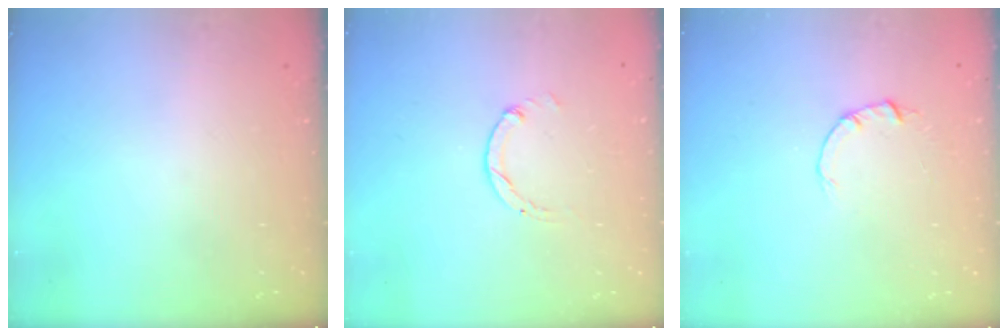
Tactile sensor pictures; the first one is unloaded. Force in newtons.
{"total": 0.0}
{"total": 2.0, "press": 2.0, "slide": 0.3}